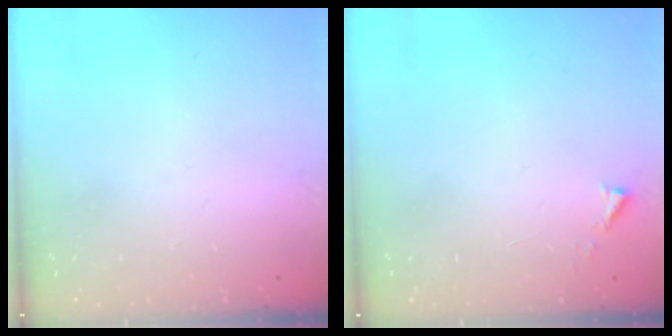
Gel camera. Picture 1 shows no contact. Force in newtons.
{"total": 2.9, "press": 2.9, "slide": 0.4}